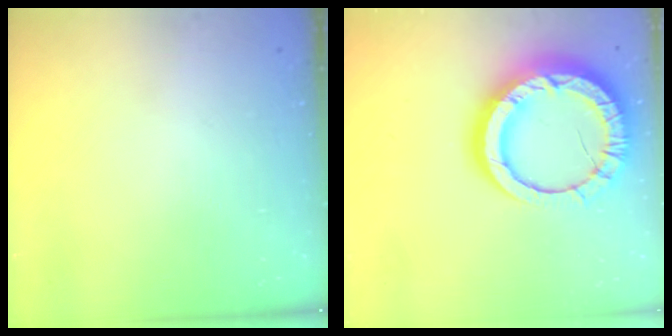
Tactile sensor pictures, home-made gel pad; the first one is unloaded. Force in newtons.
{"total": 19.9, "press": 19.8, "slide": 2.0}